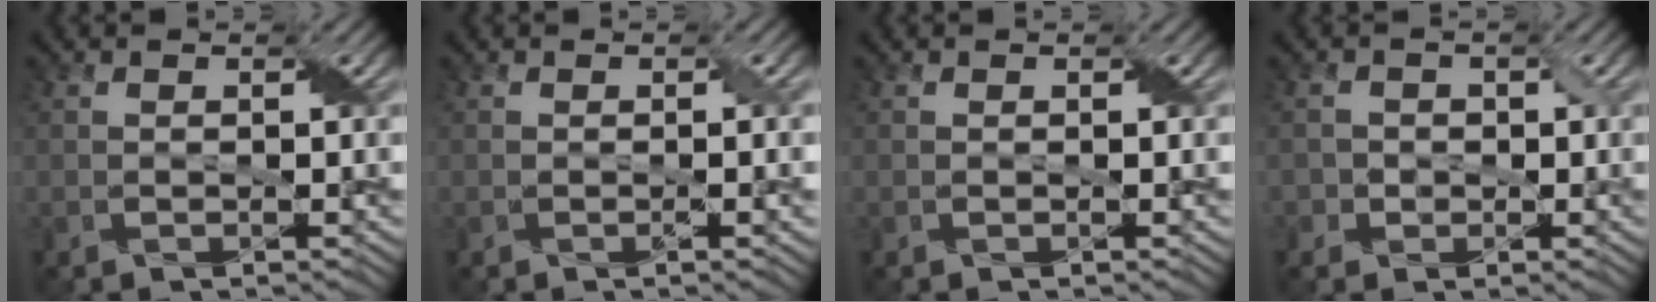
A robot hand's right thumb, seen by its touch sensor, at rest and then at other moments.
{"total": 1.8, "force": [-0.1, 0.2, 1.7], "torque": [-0.028, 0.002, -0.002]}
{"total": 0.0}
{"total": 2.5, "force": [-0.4, 2.4, 0.5], "torque": [-0.010, 0.005, -0.016]}